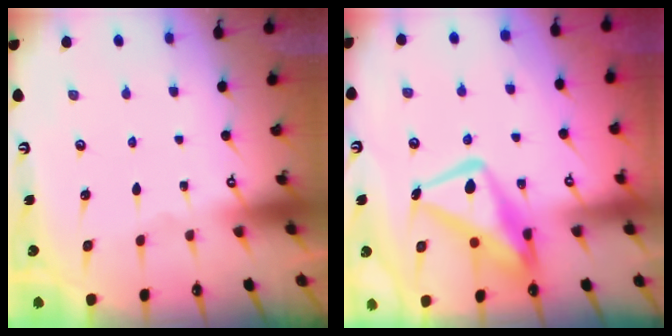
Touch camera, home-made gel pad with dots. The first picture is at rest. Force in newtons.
{"total": 14.7, "press": 14.6, "slide": 1.3}